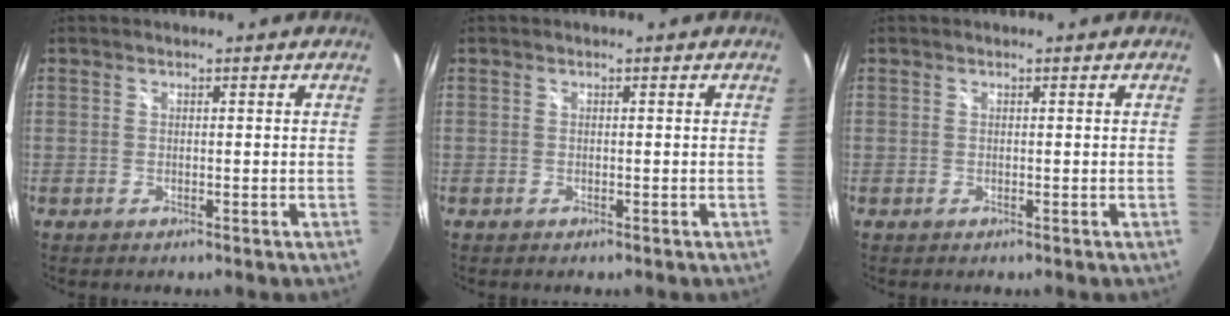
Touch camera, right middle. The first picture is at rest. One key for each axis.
{"total": 0.0}
{"total": 0.0}